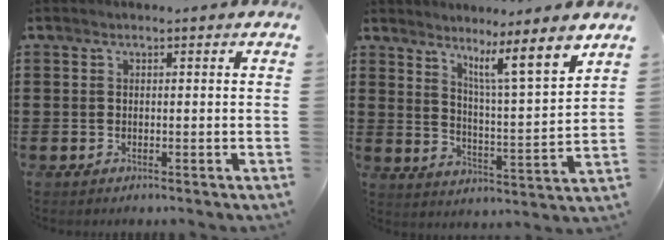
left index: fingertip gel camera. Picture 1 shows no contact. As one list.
[{"total": 7.0, "force": [5.6, -0.6, 4.2], "torque": [-0.071, -0.054, 0.082]}]